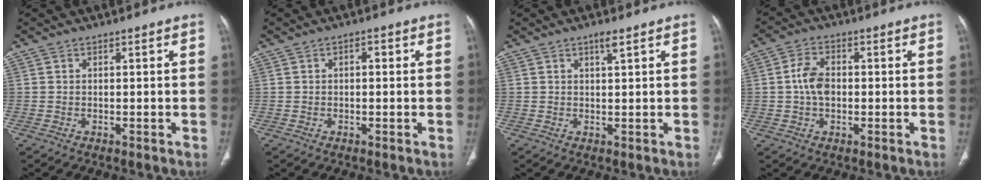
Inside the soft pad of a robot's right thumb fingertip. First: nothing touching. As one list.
[{"total": 1.3, "force": [0.1, 0.7, 1.1], "torque": [-0.011, 0.006, -0.002]}, {"total": 1.9, "force": [1.1, 0.1, 1.5], "torque": [-0.028, -0.008, 0.021]}, {"total": 5.3, "force": [-0.2, 3.5, 4.0], "torque": [-0.072, 0.009, -0.008]}]